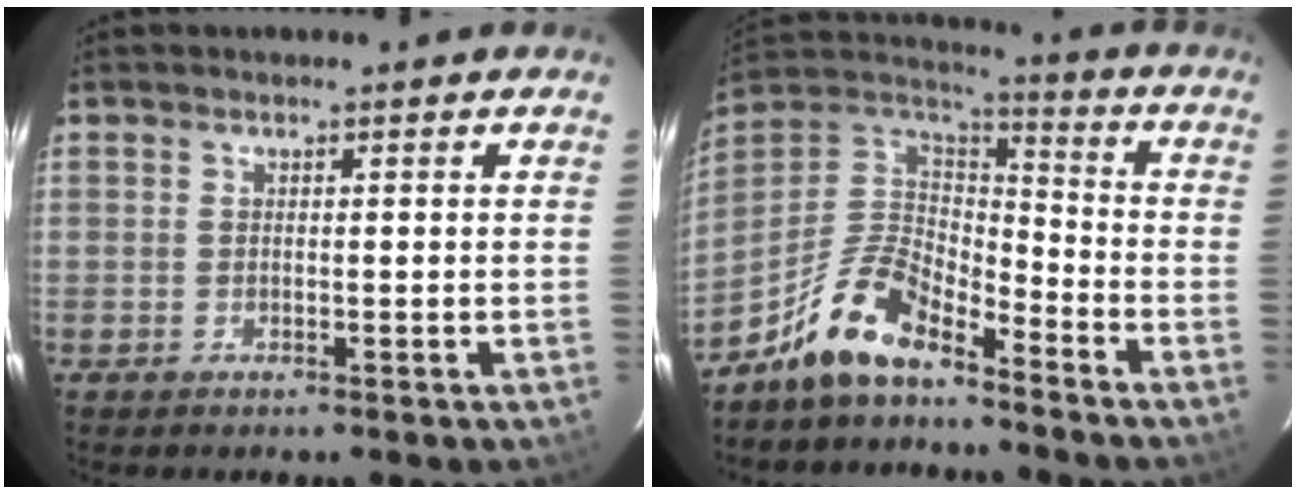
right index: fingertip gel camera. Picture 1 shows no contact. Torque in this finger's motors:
{"motor_torque": [1.06, -1.07, 0.56, 0.12]}